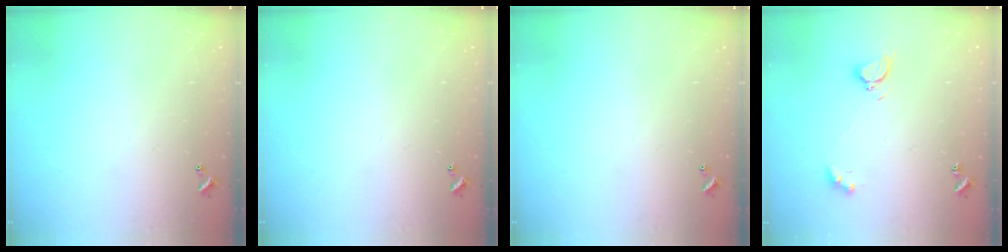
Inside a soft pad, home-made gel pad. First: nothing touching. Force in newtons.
{"total": 0.0}
{"total": 0.0}
{"total": 5.2, "press": 5.1, "slide": 0.7}